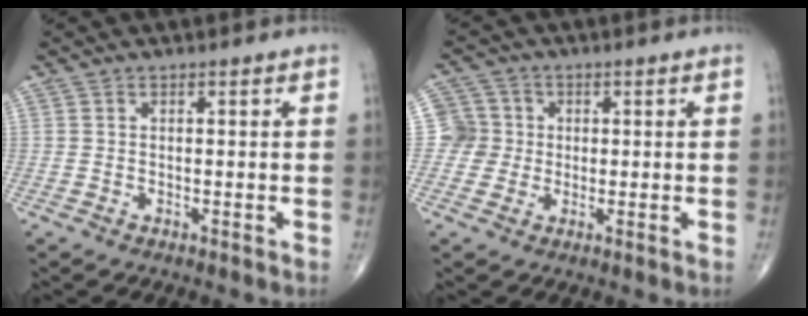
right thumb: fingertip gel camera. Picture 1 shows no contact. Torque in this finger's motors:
{"motor_torque": [0.18, 0.40, 0.14, 0.06, 0.00]}